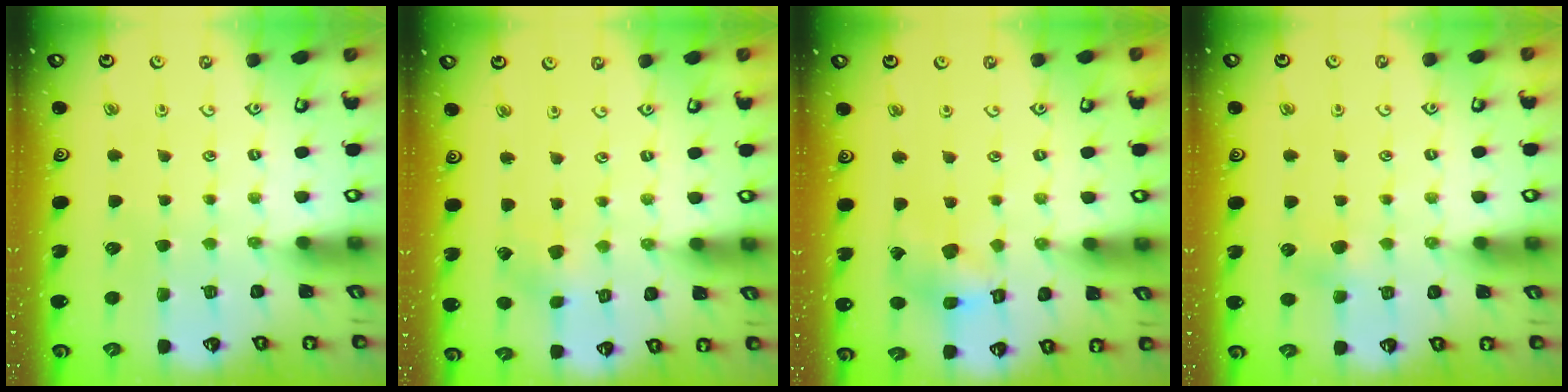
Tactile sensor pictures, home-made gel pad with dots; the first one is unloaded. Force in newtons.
{"total": 1.8, "press": 1.8, "slide": 0.1}
{"total": 9.4, "press": 9.4, "slide": 0.9}
{"total": 3.1, "press": 2.9, "slide": 1.1}